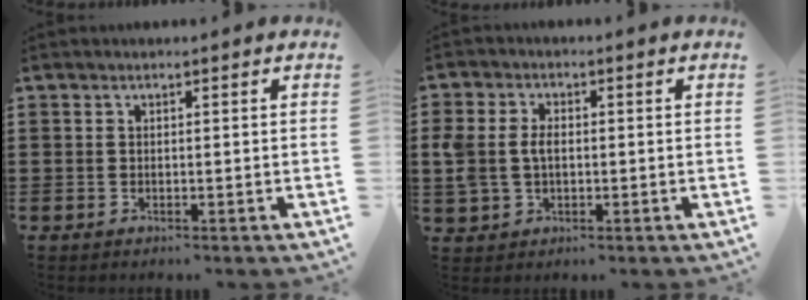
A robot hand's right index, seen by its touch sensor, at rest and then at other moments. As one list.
[{"total": 4.4, "force": [0.0, 3.2, 3.0], "torque": [-0.087, 0.004, -0.008]}]